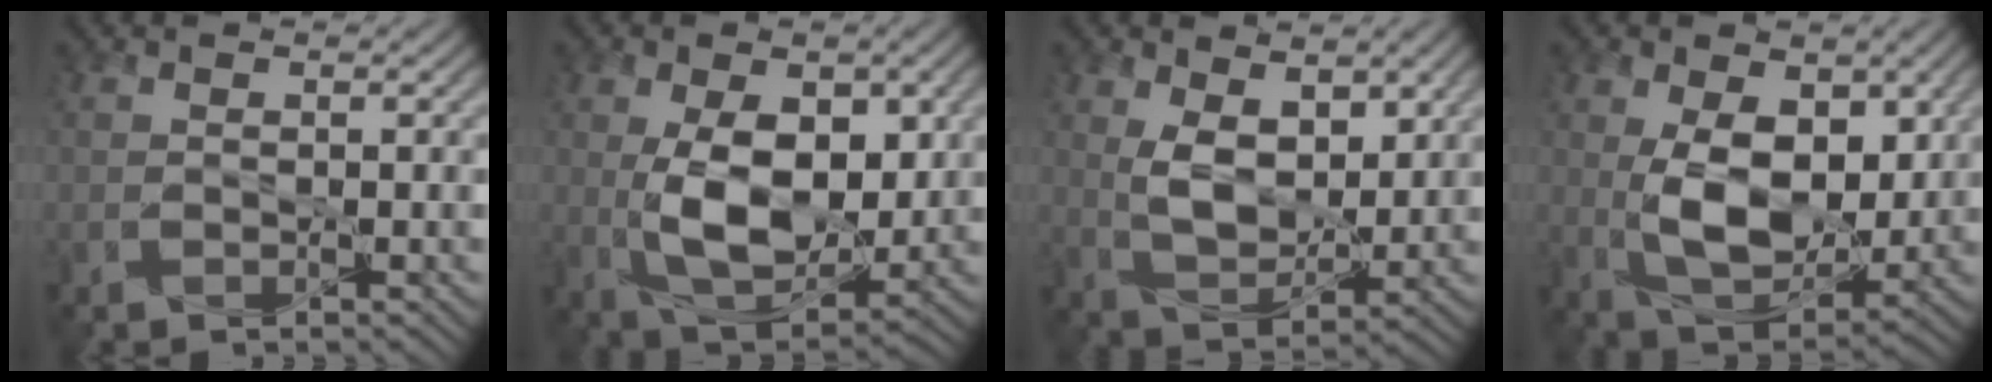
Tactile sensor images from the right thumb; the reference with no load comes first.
{"total": 10.7, "force": [0.7, 6.1, 8.8], "torque": [-0.163, -0.009, 0.017]}
{"total": 6.9, "force": [2.5, 4.0, 4.9], "torque": [-0.101, -0.011, 0.048]}
{"total": 10.0, "force": [1.2, 6.2, 7.8], "torque": [-0.156, -0.011, 0.024]}